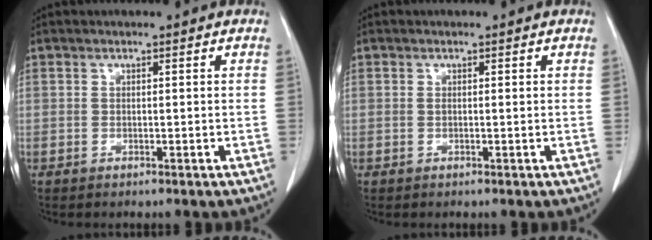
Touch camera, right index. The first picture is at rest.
{"total": 0.5, "force": [0.1, 0.1, 0.5], "torque": [-0.013, -0.001, 0.003]}